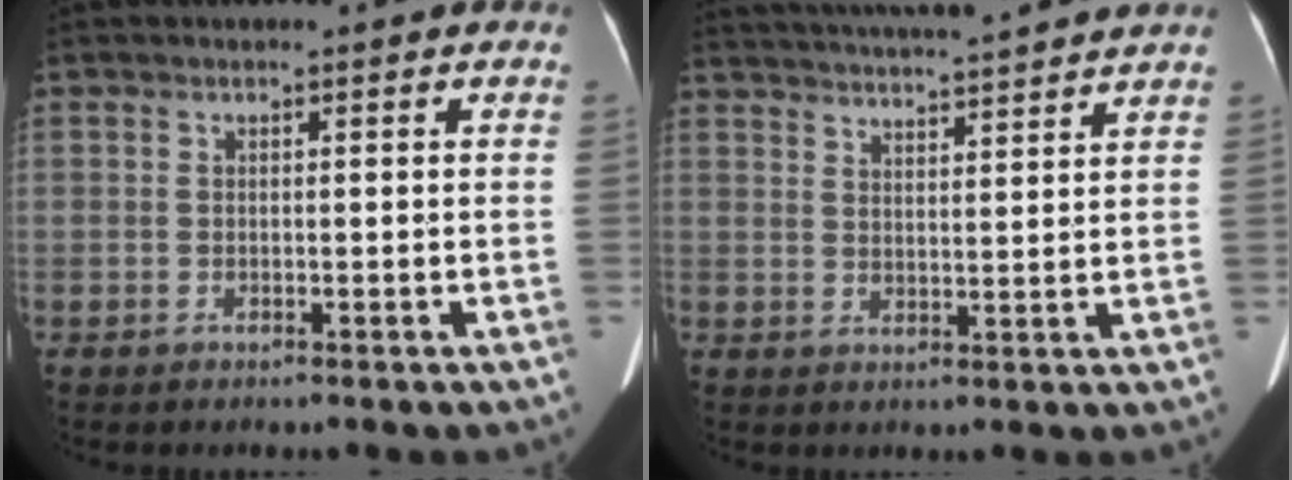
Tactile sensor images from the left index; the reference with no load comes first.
{"total": 16.3, "force": [15.1, 0.6, 6.1], "torque": [-0.111, 0.027, 0.218]}